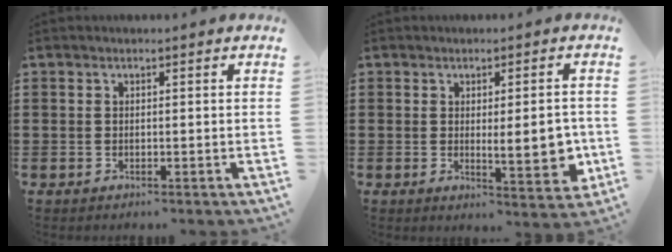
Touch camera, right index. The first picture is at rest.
{"total": 6.6, "force": [-0.2, 2.0, 6.3], "torque": [-0.085, -0.010, -0.004]}